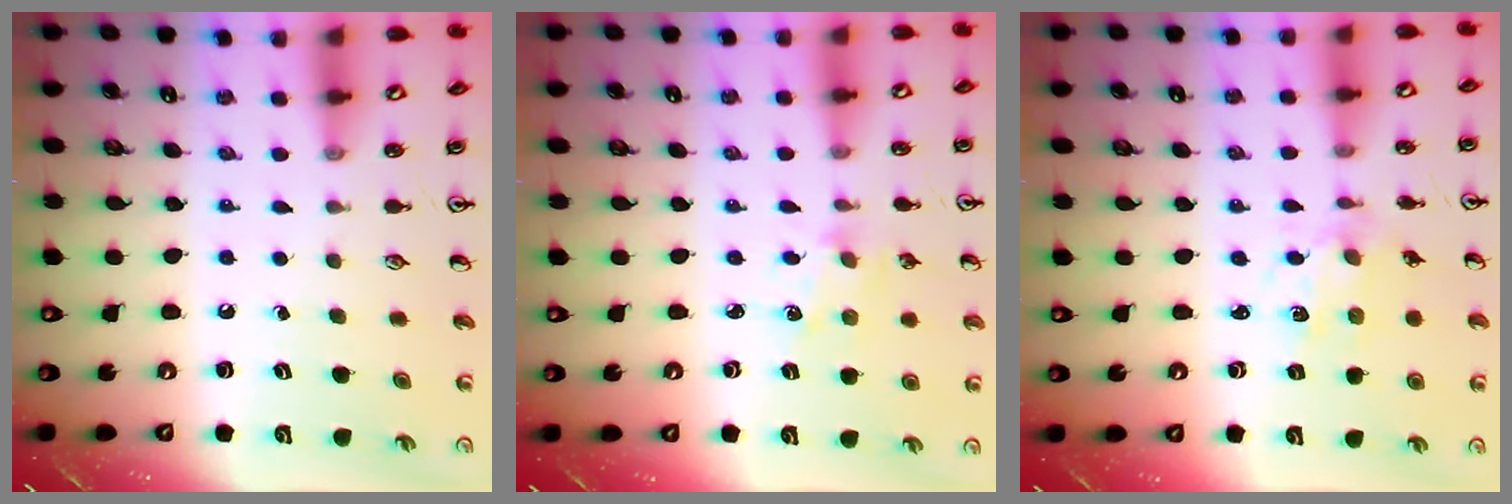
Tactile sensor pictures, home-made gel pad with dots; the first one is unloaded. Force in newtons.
{"total": 2.0, "press": 2.0, "slide": 0.3}
{"total": 2.6, "press": 2.5, "slide": 0.4}